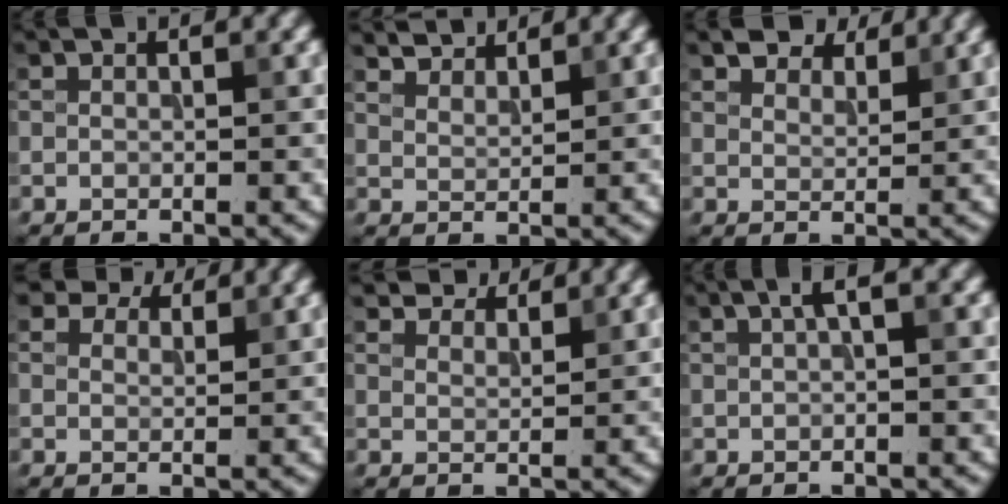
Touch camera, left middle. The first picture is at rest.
{"total": 3.0, "force": [3.0, 0.5, 0.5], "torque": [-0.015, -0.004, 0.059]}
{"total": 4.7, "force": [4.2, 1.6, 1.4], "torque": [-0.034, -0.011, 0.077]}
{"total": 4.8, "force": [4.1, 2.0, 1.5], "torque": [-0.040, -0.006, 0.069]}
{"total": 4.3, "force": [4.0, 1.1, 1.0], "torque": [-0.028, -0.002, 0.073]}
{"total": 1.6, "force": [0.6, 0.3, 1.4], "torque": [-0.027, 0.009, 0.010]}